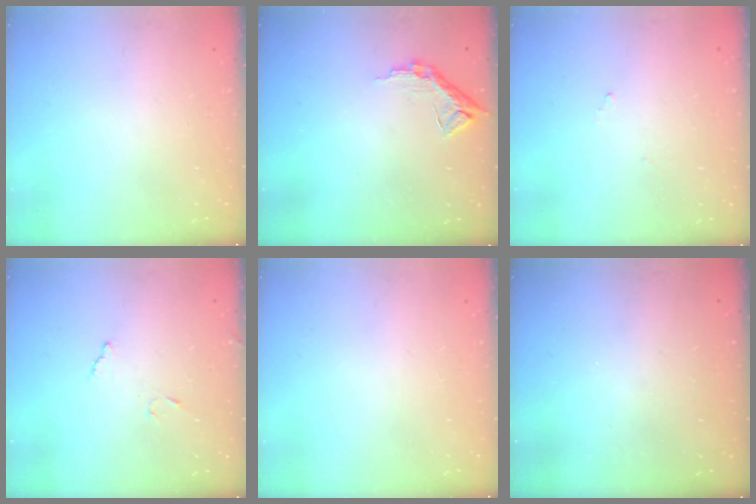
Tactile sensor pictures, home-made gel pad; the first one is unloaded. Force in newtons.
{"total": 8.9, "press": 8.9, "slide": 0.5}
{"total": 6.6, "press": 6.6, "slide": 0.3}
{"total": 6.3, "press": 6.3, "slide": 0.4}
{"total": 0.0}
{"total": 3.2, "press": 3.2, "slide": 0.3}